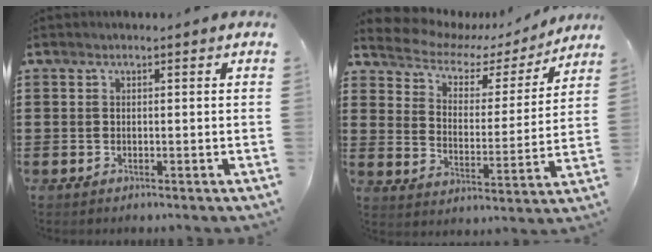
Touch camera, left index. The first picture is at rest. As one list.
[{"total": 5.0, "force": [4.2, 2.5, 1.2], "torque": [-0.055, -0.026, 0.066]}]